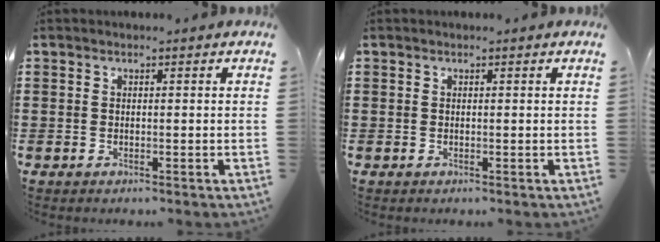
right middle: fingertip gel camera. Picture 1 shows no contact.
{"total": 0.0}